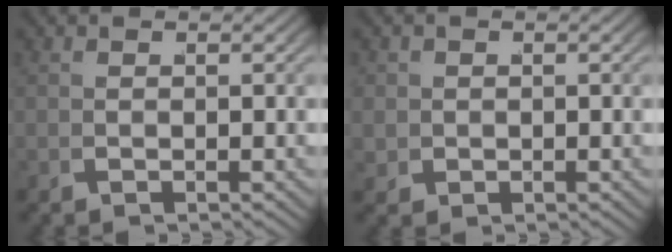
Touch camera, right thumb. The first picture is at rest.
{"total": 2.6, "force": [0.0, 2.3, 1.2], "torque": [-0.024, -0.011, 0.009]}